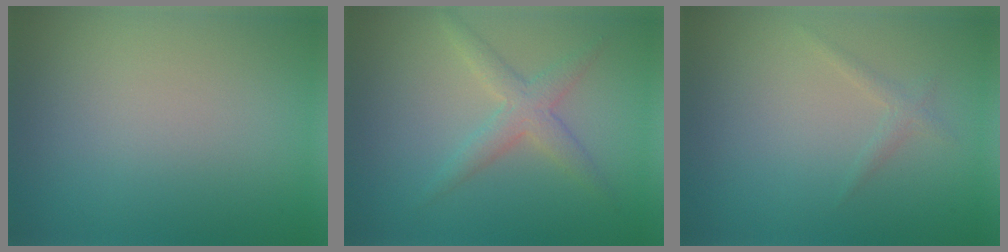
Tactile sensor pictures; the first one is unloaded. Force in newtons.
{"total": 2.8, "press": 2.8, "slide": 0.1}
{"total": 1.0, "press": 1.0, "slide": 0.0}